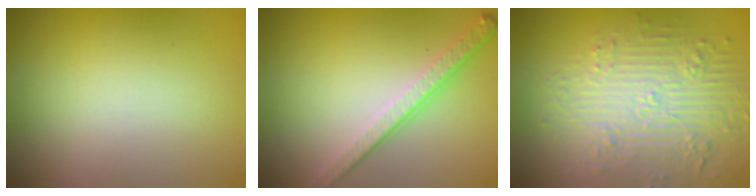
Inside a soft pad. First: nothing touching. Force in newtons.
{"total": 4.0, "press": 2.8, "slide": 2.9}
{"total": 4.8, "press": 4.2, "slide": 2.2}